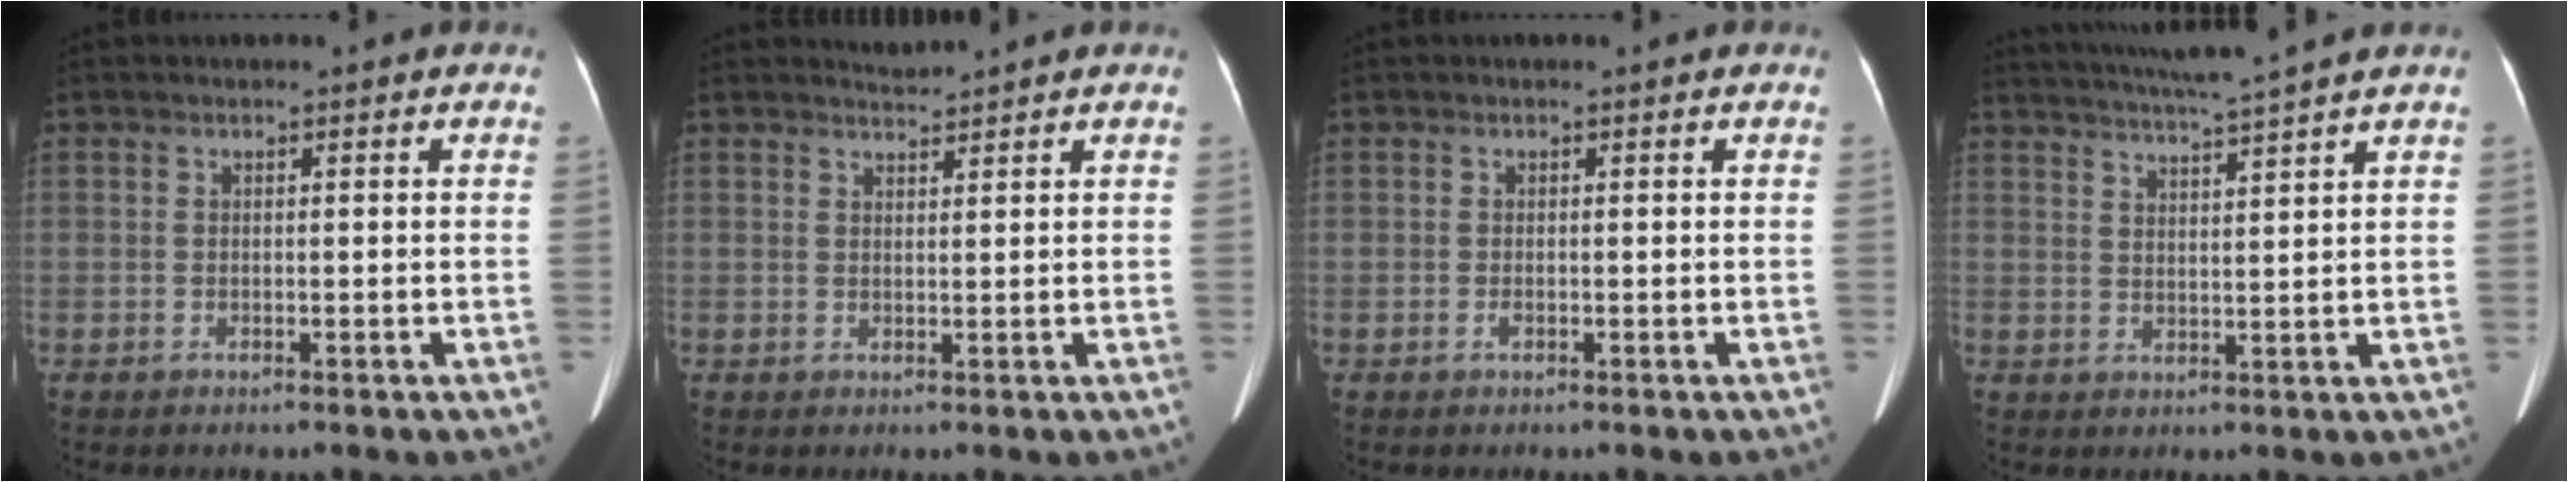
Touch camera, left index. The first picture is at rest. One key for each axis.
{"total": 1.5, "fx": 1.4, "fy": -0.4, "fz": -0.3, "tx": -0.003, "ty": 0.000, "tz": 0.030}
{"total": 0.7, "fx": -0.6, "fy": 0.1, "fz": 0.2, "tx": -0.006, "ty": -0.007, "tz": -0.007}
{"total": 9.5, "fx": 8.4, "fy": -2.1, "fz": 3.9, "tx": -0.069, "ty": 0.002, "tz": 0.127}